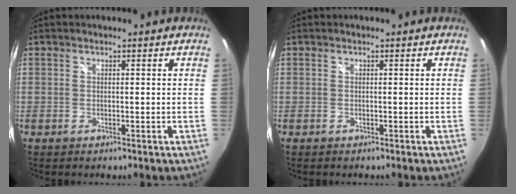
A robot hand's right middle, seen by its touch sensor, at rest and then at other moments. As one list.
[{"total": 0.0}]